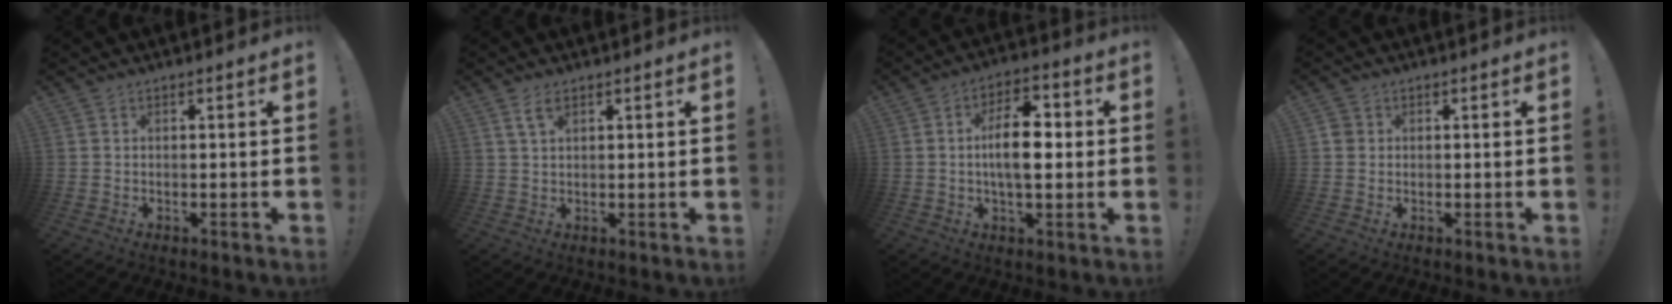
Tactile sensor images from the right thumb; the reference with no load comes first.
{"total": 3.2, "force": [1.7, 1.1, 2.5], "torque": [-0.043, -0.002, 0.028]}
{"total": 11.6, "force": [-0.1, 5.8, 10.1], "torque": [-0.167, 0.003, -0.009]}
{"total": 2.0, "force": [0.5, 1.8, 0.5], "torque": [-0.011, 0.005, 0.010]}